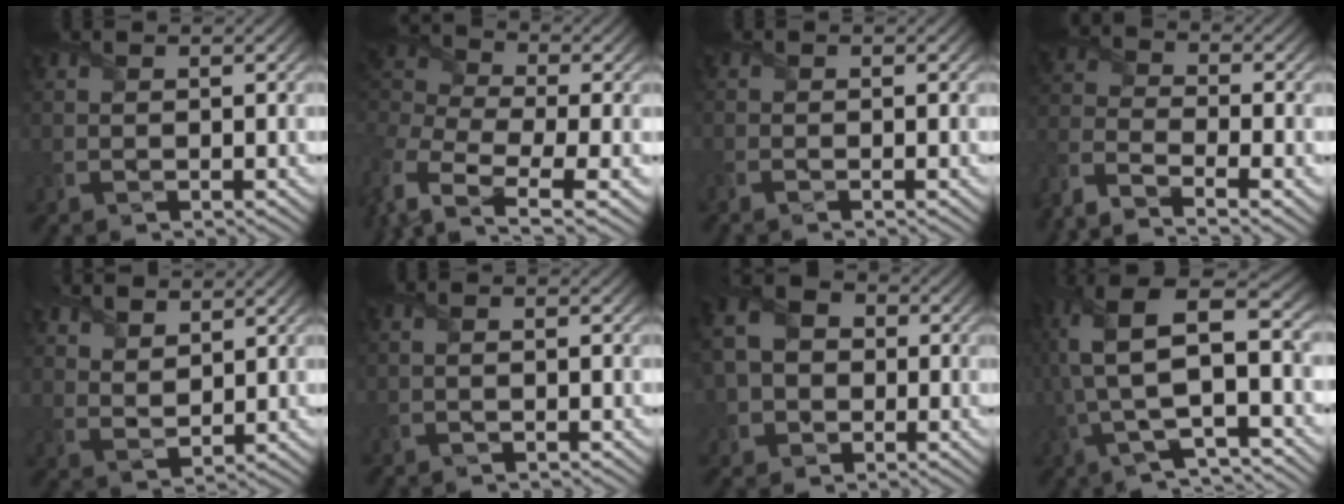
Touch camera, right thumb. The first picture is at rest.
{"total": 10.3, "force": [-2.3, 5.7, 8.2], "torque": [-0.243, -0.007, -0.035]}
{"total": 0.9, "force": [-0.7, 0.2, 0.6], "torque": [-0.008, -0.001, -0.014]}
{"total": 9.7, "force": [-7.3, 3.1, 5.6], "torque": [-0.134, -0.025, -0.153]}
{"total": 4.6, "force": [3.6, 2.1, 2.1], "torque": [-0.050, -0.003, 0.073]}
{"total": 0.9, "force": [-0.6, 0.1, 0.8], "torque": [-0.006, 0.003, -0.008]}
{"total": 8.0, "force": [-0.8, 6.8, 4.1], "torque": [-0.108, -0.003, -0.030]}
{"total": 13.5, "force": [0.2, 5.1, 12.5], "torque": [-0.284, 0.003, 0.008]}